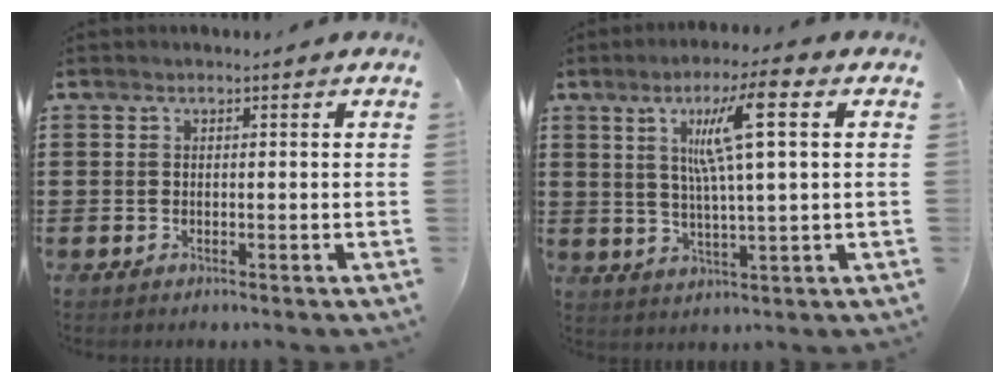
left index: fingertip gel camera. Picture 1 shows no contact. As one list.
[{"total": 9.7, "force": [3.7, 0.4, 9.0], "torque": [-0.180, 0.001, 0.052]}]